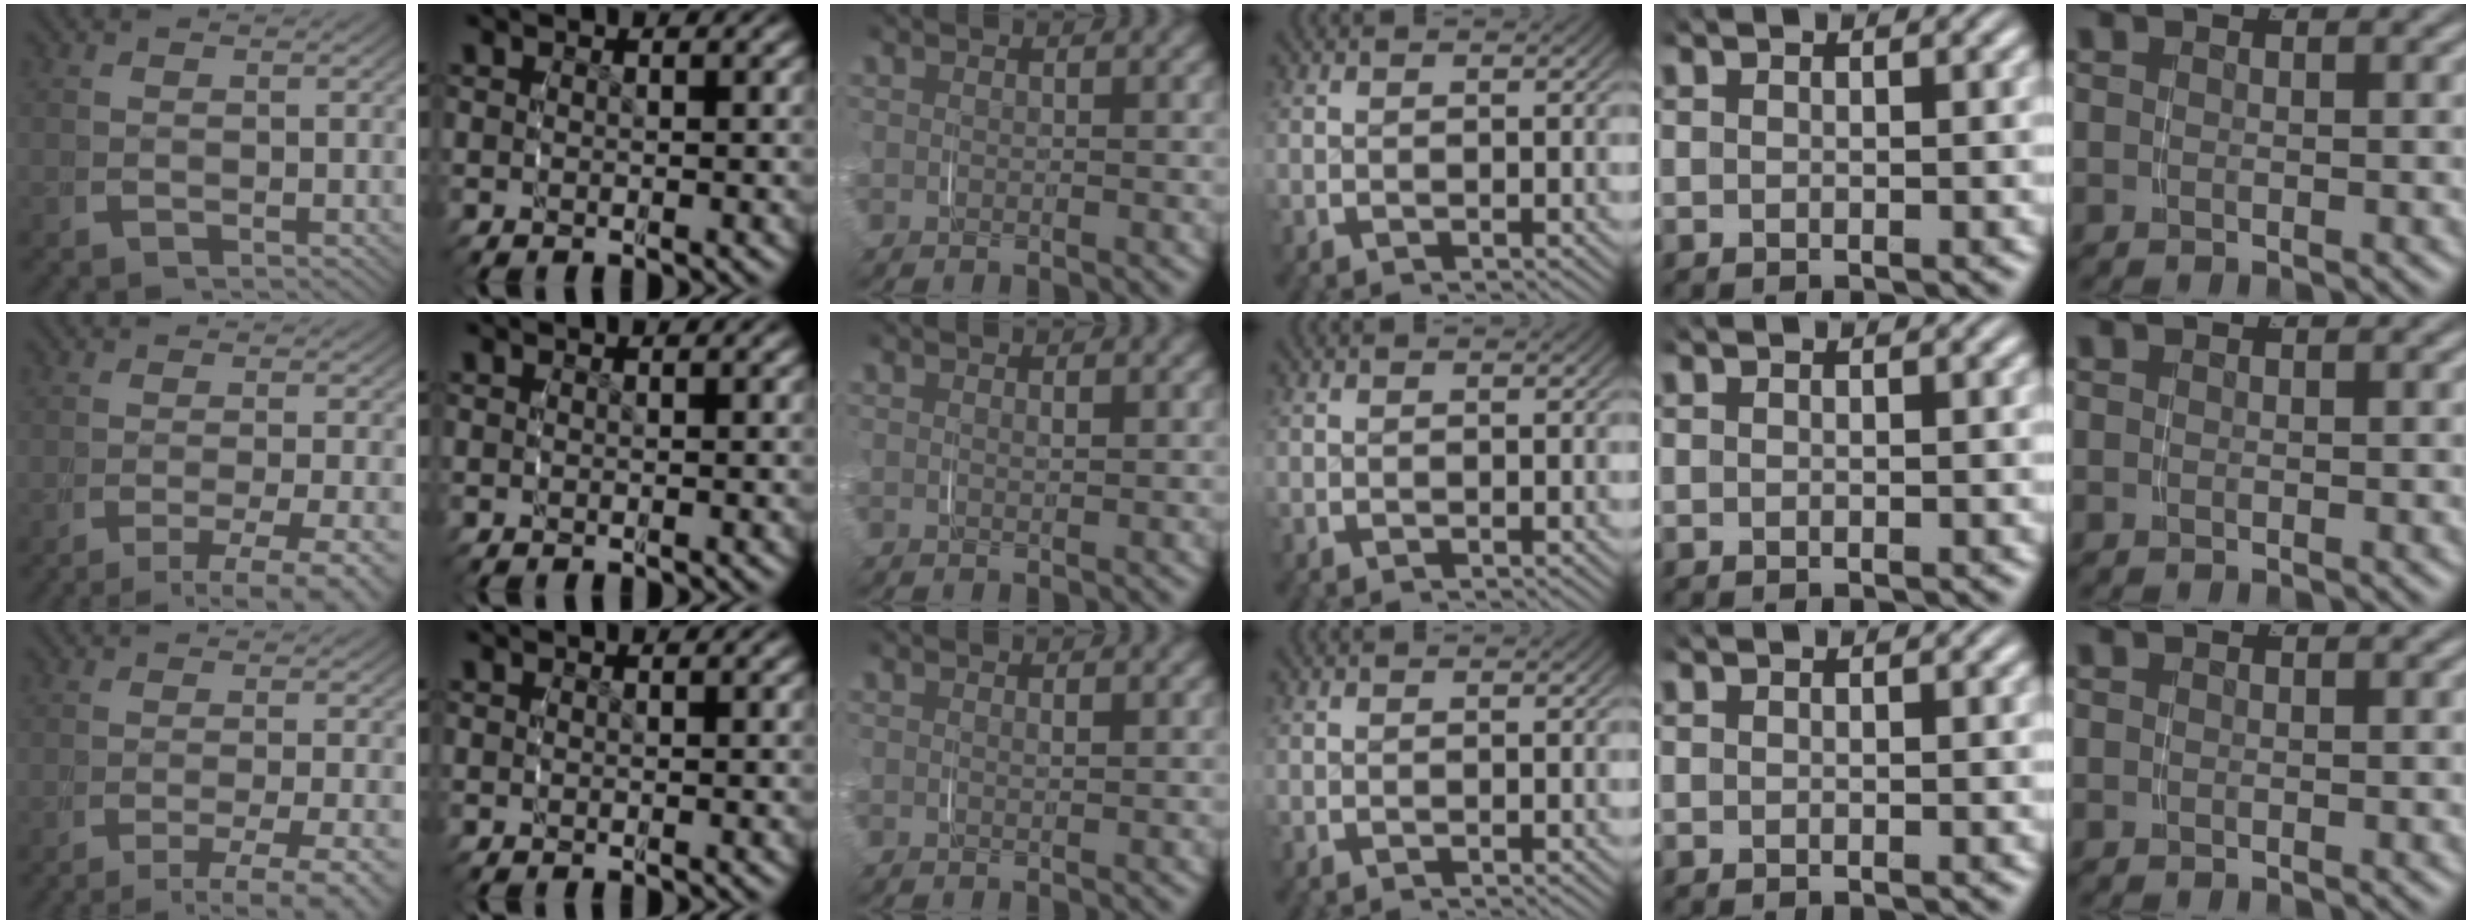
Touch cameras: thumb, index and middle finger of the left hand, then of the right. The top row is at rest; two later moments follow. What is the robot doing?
{"motion": "grasp_and_lifting", "object": "measuring cup"}